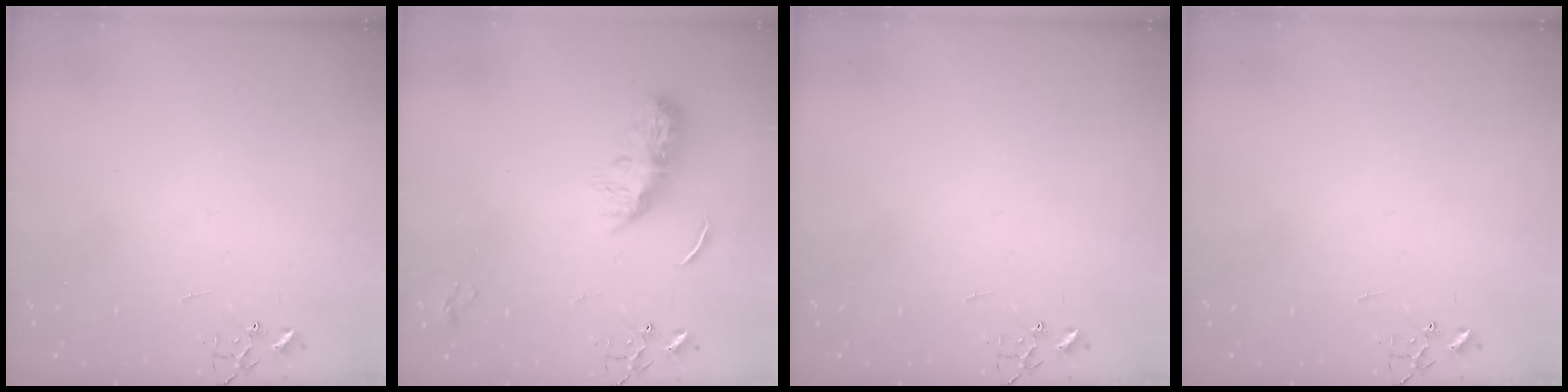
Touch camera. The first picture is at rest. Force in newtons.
{"total": 9.4, "press": 9.4, "slide": 0.4}
{"total": 0.0}
{"total": 0.0}